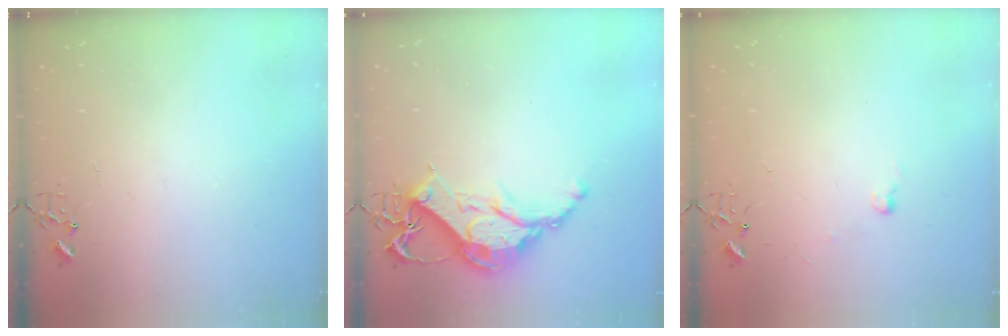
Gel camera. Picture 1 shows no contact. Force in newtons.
{"total": 13.8, "press": 13.8, "slide": 1.1}
{"total": 4.0, "press": 4.0, "slide": 0.6}